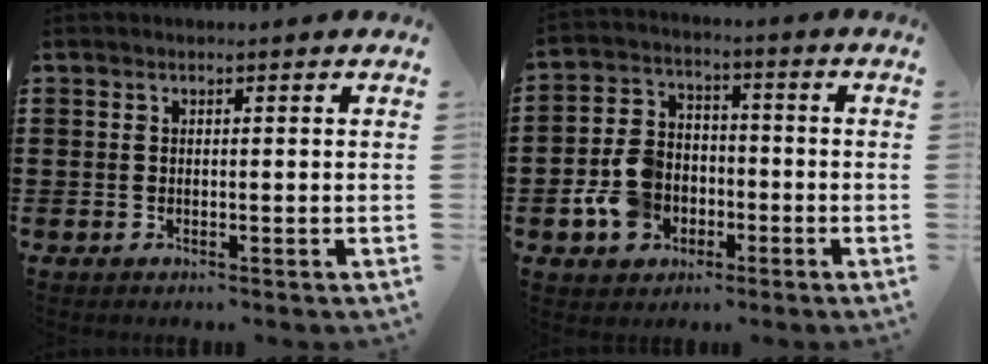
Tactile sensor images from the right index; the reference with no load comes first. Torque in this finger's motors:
{"motor_torque": [2.14, 0.00, 0.96, 0.20]}